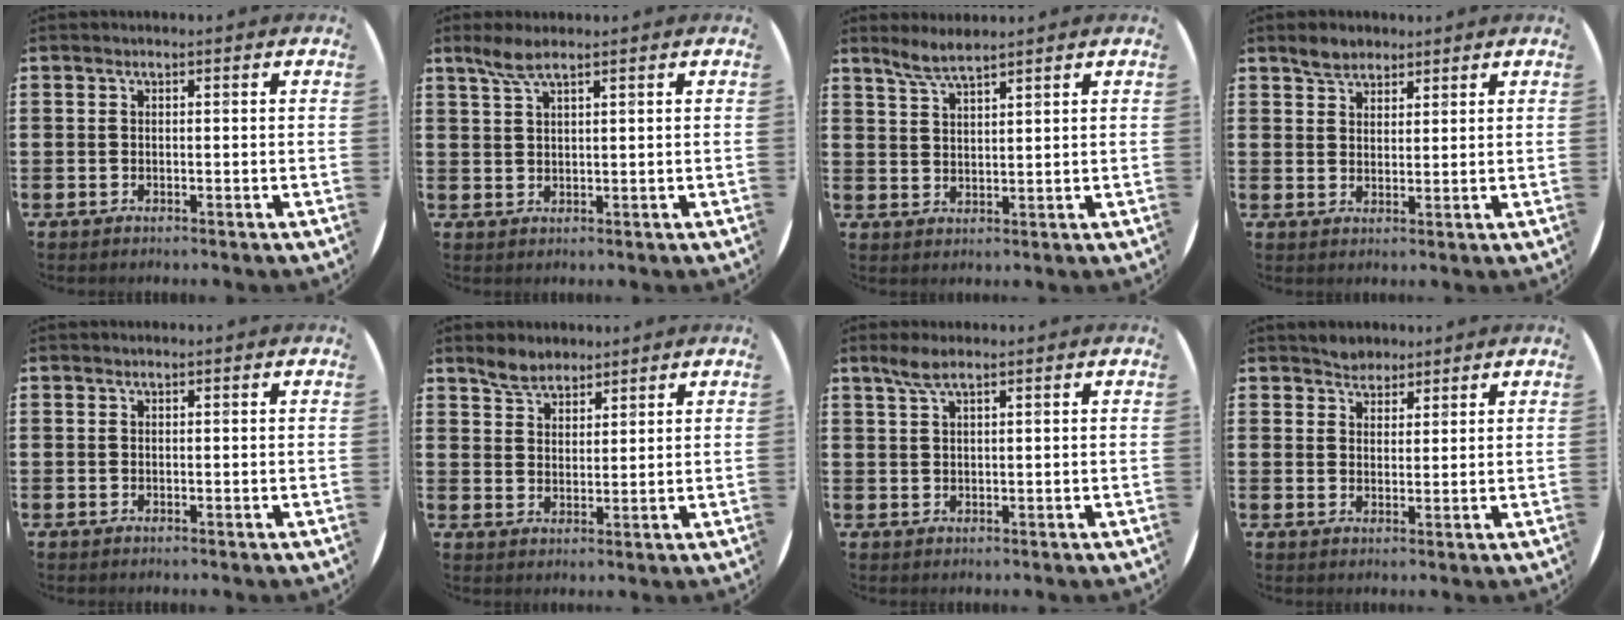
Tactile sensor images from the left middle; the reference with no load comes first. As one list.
[{"total": 3.1, "force": [2.3, 0.5, 2.0], "torque": [-0.044, 0.004, 0.040]}, {"total": 3.4, "force": [3.2, 0.2, 1.3], "torque": [-0.033, -0.002, 0.058]}, {"total": 2.9, "force": [2.5, 1.5, 0.3], "torque": [-0.004, 0.005, 0.047]}, {"total": 0.0}, {"total": 3.8, "force": [3.4, 1.6, 0.4], "torque": [-0.017, 0.002, 0.066]}, {"total": 2.6, "force": [1.8, 0.4, 1.8], "torque": [-0.038, 0.004, 0.032]}, {"total": 2.8, "force": [2.6, 1.1, -0.2], "torque": [0.006, -0.003, 0.049]}]